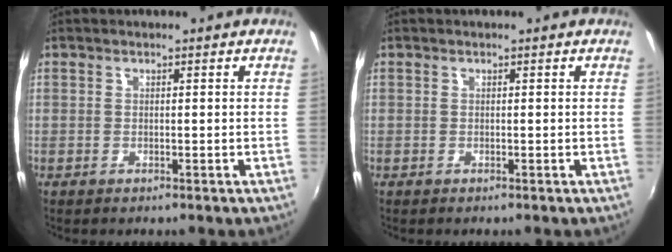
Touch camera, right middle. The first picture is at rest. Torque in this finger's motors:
{"motor_torque": [0.11, -0.11, 0.03, 0.00]}